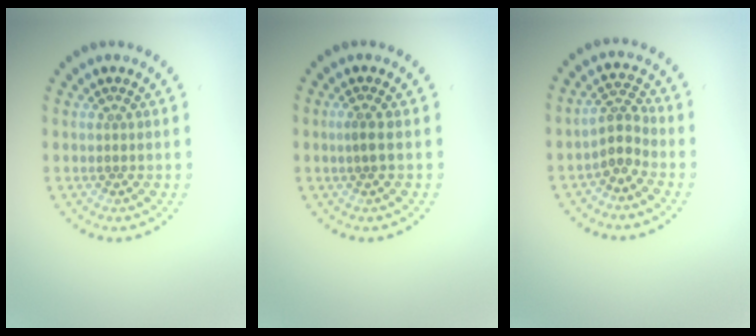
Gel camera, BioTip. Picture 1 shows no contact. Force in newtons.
{"total": 1.2, "press": 0.8, "slide": 0.9}
{"total": 2.2, "press": 1.5, "slide": 1.5}